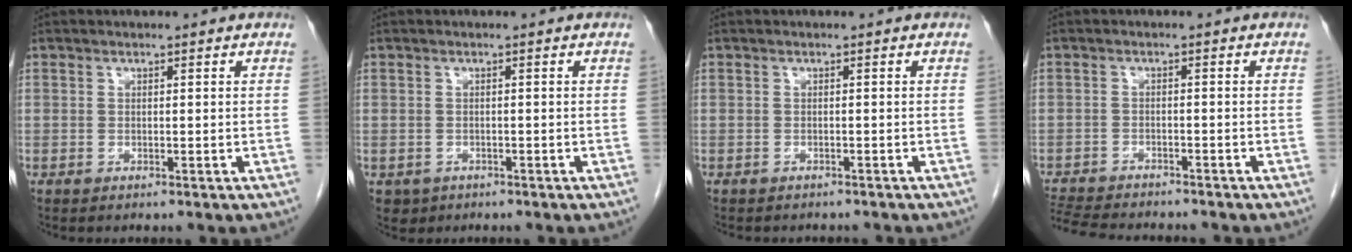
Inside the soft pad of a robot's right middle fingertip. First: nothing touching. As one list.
[{"total": 2.1, "force": [-1.1, 1.8, 0.3], "torque": [-0.008, 0.003, -0.011]}, {"total": 4.1, "force": [-3.6, 1.5, 1.2], "torque": [-0.019, -0.002, -0.038]}, {"total": 10.8, "force": [-9.8, 2.1, 4.0], "torque": [-0.081, -0.007, -0.149]}]